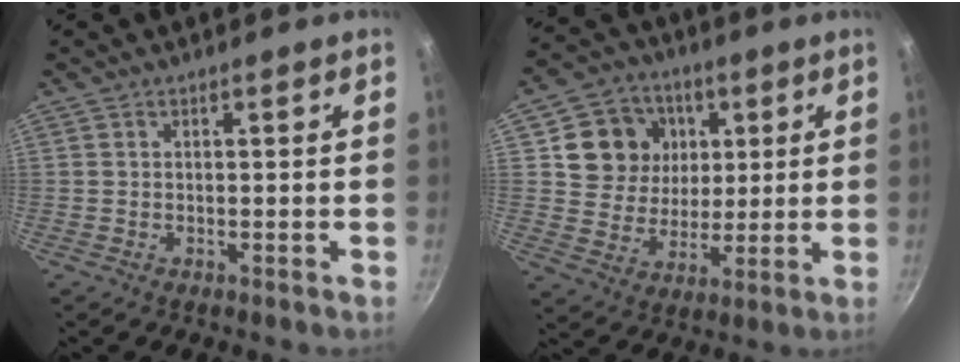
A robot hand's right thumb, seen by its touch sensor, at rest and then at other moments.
{"total": 13.0, "force": [3.9, 11.3, 5.0], "torque": [-0.059, -0.009, 0.068]}